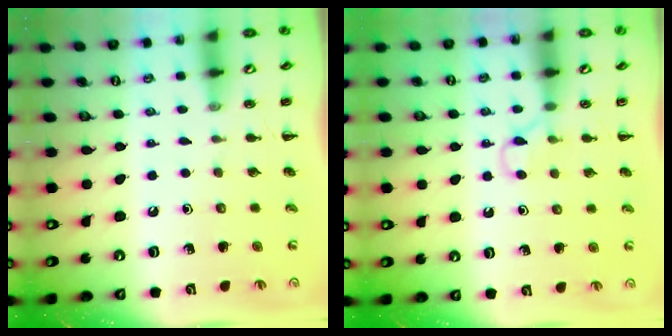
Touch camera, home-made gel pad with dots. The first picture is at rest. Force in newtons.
{"total": 3.1, "press": 2.9, "slide": 1.0}